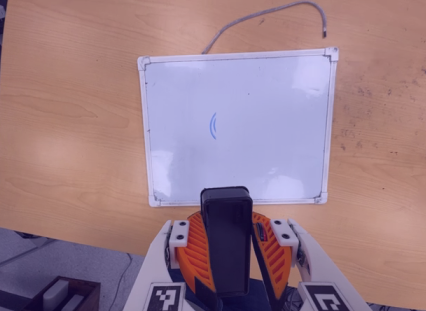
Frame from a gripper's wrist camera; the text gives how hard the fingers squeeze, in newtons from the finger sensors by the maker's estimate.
{"total": 10.4, "left": 10.3, "right": 10.4}